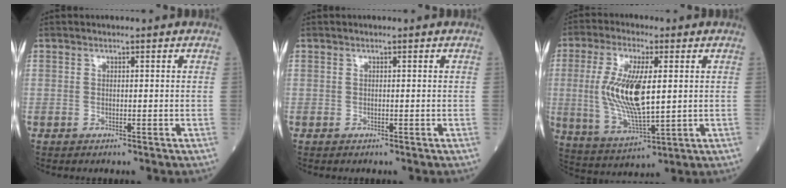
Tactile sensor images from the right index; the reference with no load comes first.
{"total": 0.0}
{"total": 12.6, "force": [1.1, 3.4, 12.0], "torque": [-0.261, -0.008, 0.026]}